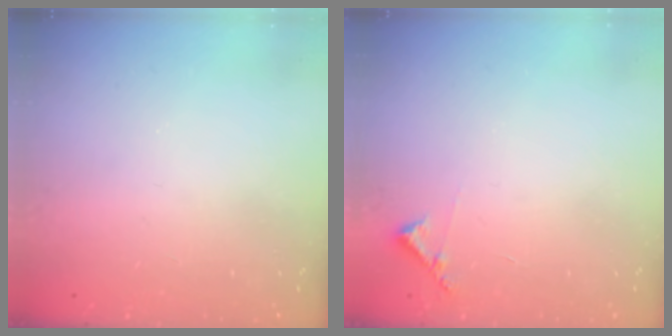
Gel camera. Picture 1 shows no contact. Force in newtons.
{"total": 6.4, "press": 6.4, "slide": 0.5}